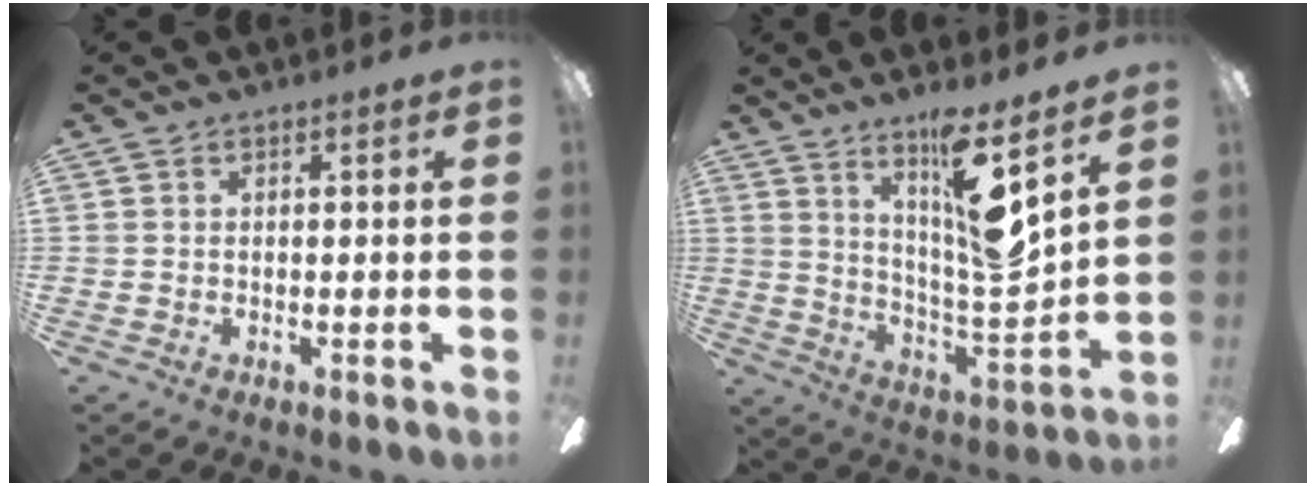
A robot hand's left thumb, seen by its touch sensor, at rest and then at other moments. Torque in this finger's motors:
{"motor_torque": [1.75, 0.99, 0.95, -0.81, 0.11]}